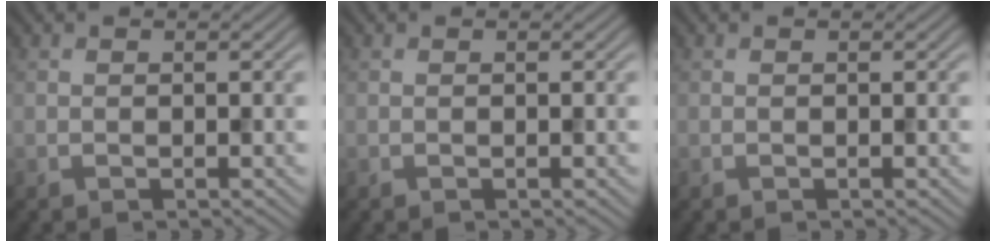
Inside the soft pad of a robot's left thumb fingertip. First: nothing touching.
{"total": 0.0}
{"total": 0.0}